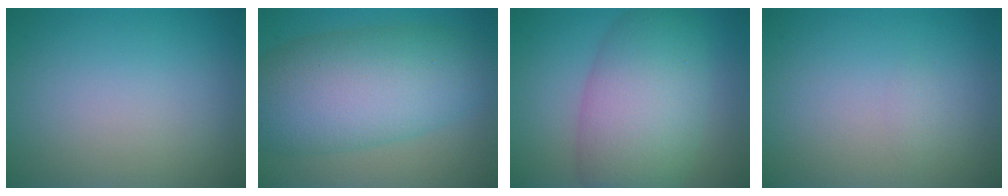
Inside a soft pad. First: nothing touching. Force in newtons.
{"total": 10.7, "press": 10.7, "slide": 0.5}
{"total": 8.9, "press": 8.9, "slide": 0.4}
{"total": 0.6, "press": 0.6, "slide": 0.0}